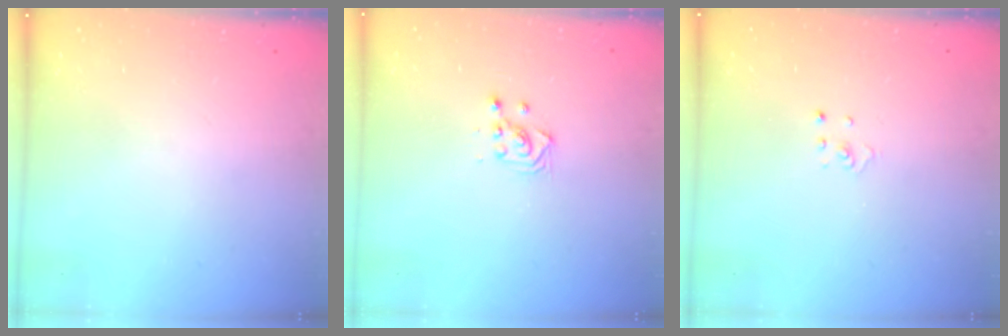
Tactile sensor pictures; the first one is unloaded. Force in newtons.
{"total": 3.0, "press": 2.9, "slide": 0.8}
{"total": 1.1, "press": 1.1, "slide": 0.1}